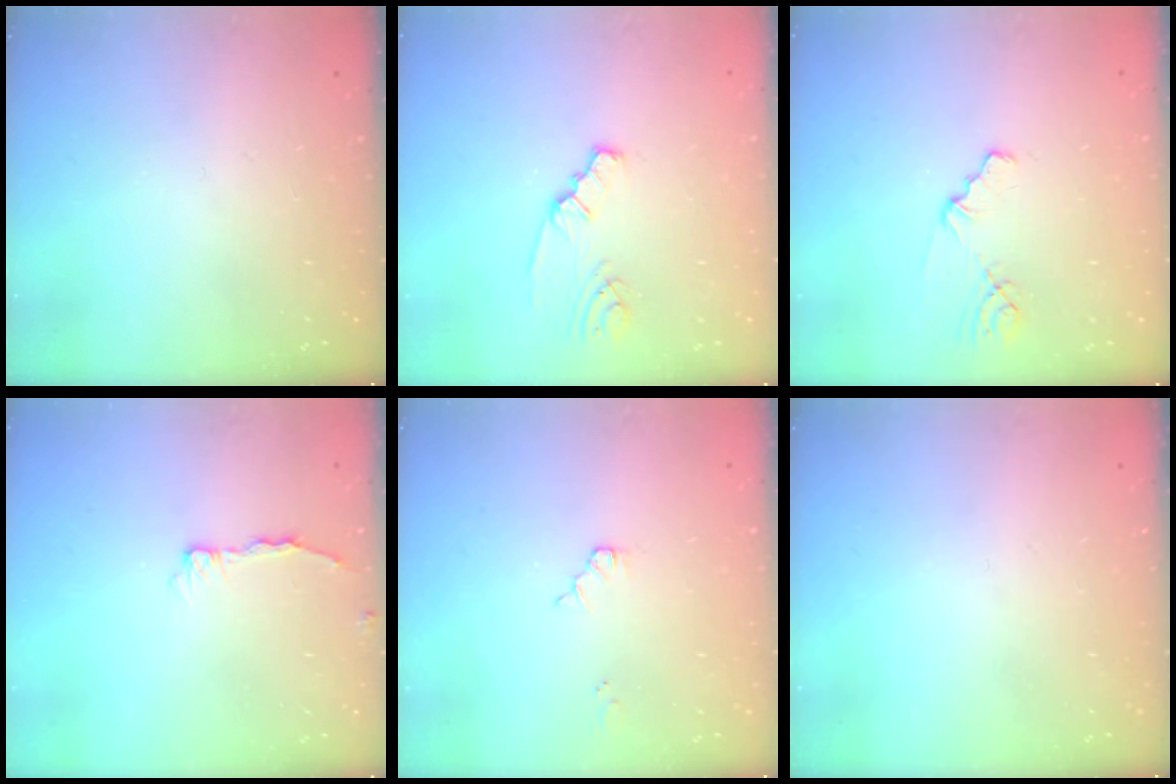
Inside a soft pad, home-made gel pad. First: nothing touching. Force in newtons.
{"total": 2.0, "press": 2.0, "slide": 0.1}
{"total": 1.8, "press": 1.8, "slide": 0.3}
{"total": 5.0, "press": 5.0, "slide": 0.5}
{"total": 3.9, "press": 3.9, "slide": 0.5}
{"total": 0.0}